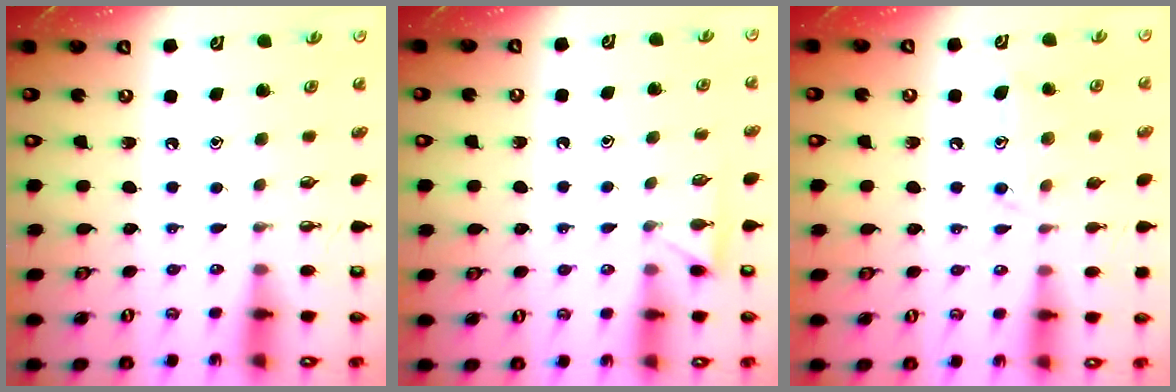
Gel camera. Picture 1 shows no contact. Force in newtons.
{"total": 3.9, "press": 3.9, "slide": 0.4}
{"total": 11.2, "press": 11.2, "slide": 0.8}